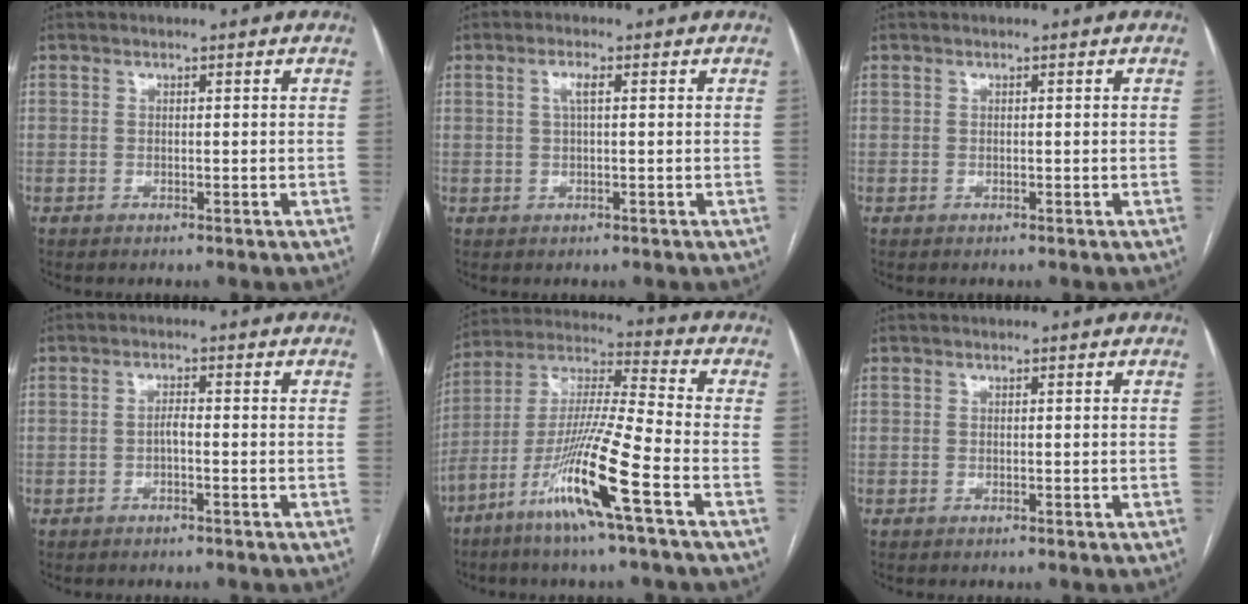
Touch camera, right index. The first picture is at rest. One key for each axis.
{"total": 2.1, "fx": 0.5, "fy": 0.3, "fz": 2.0, "tx": -0.041, "ty": 0.004, "tz": 0.009}
{"total": 0.0}
{"total": 1.5, "fx": -0.6, "fy": 0.3, "fz": 1.4, "tx": -0.023, "ty": 0.003, "tz": -0.011}
{"total": 15.2, "fx": -7.4, "fy": -0.8, "fz": 13.2, "tx": -0.268, "ty": -0.018, "tz": -0.145}
{"total": 0.0}